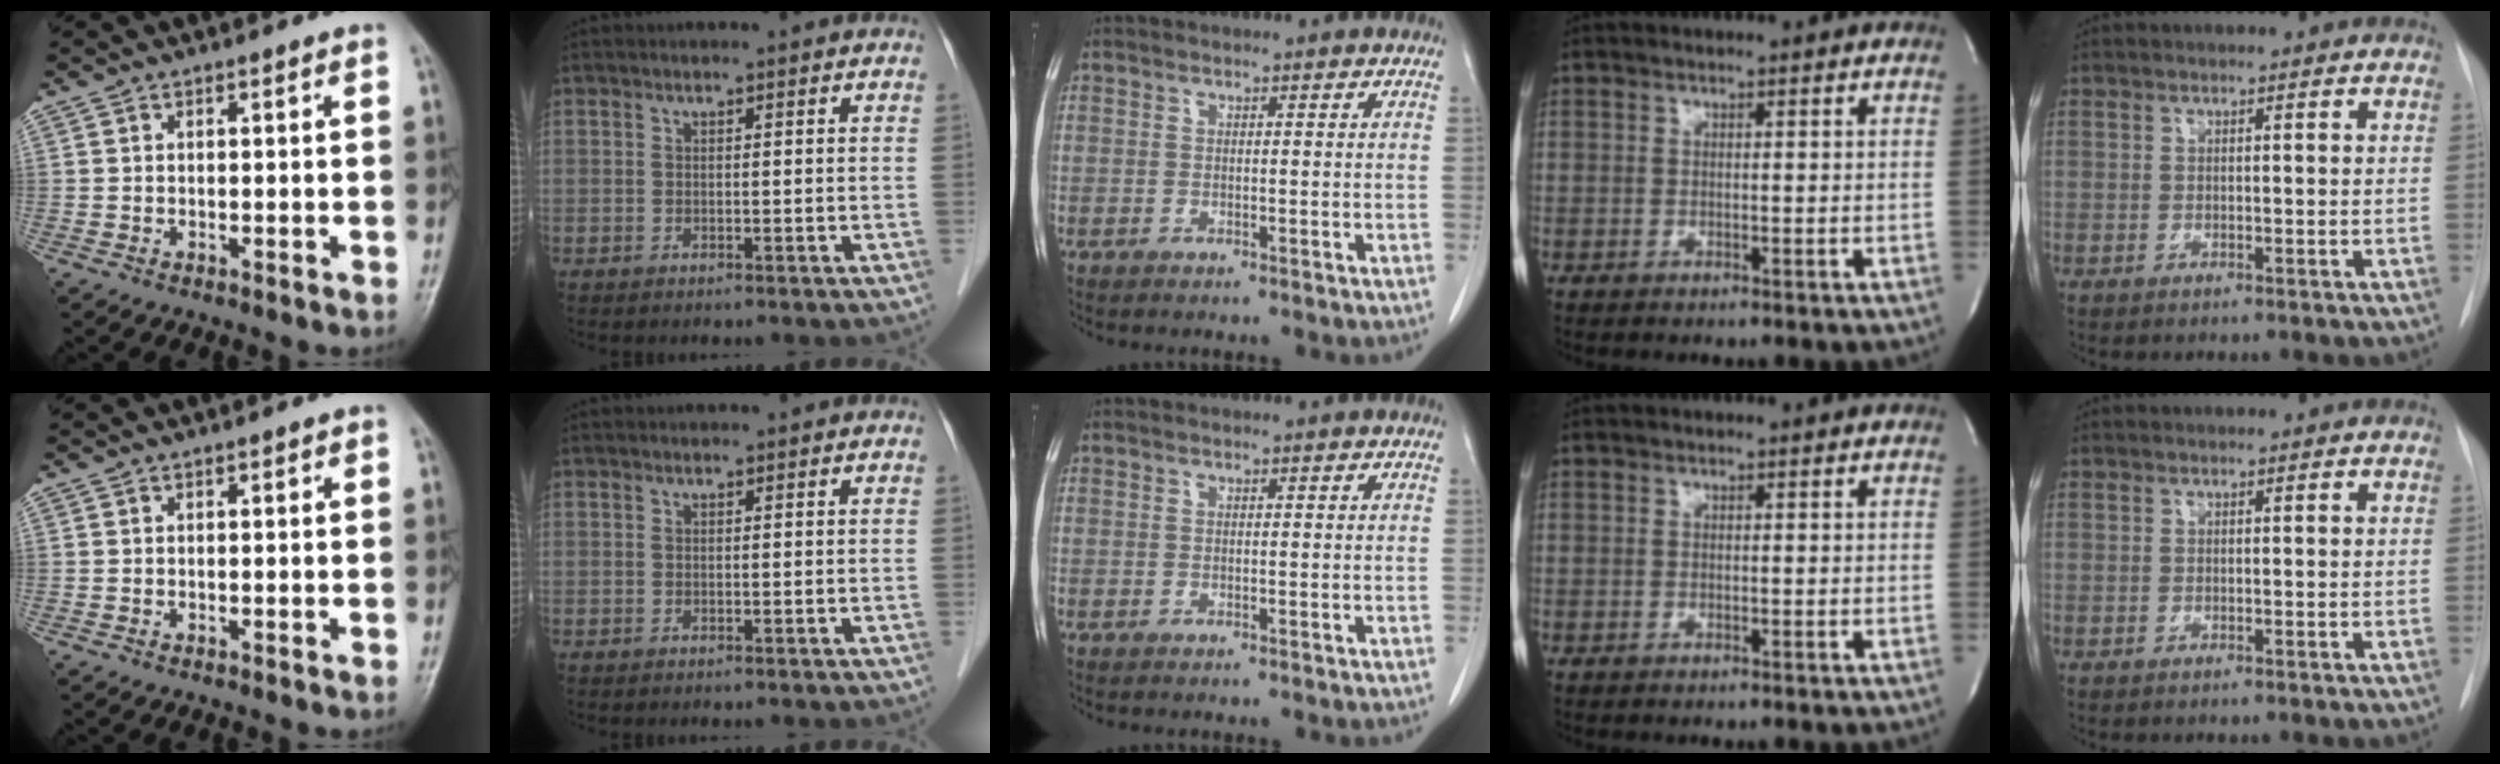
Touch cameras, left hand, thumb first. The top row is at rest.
{"thumb": {"total": 0.7, "force": [0.2, 0.3, 0.6], "torque": [-0.004, 0.002, 0.003]}}